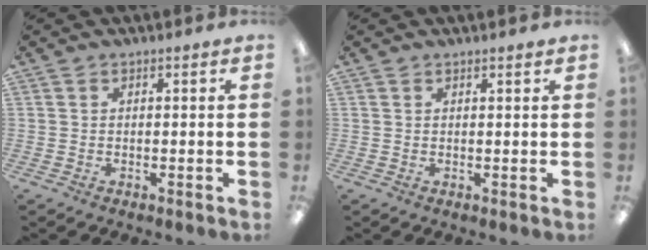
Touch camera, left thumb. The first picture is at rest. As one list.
[{"total": 0.8, "force": [0.8, 0.1, 0.1], "torque": [-0.002, 0.000, 0.015]}]